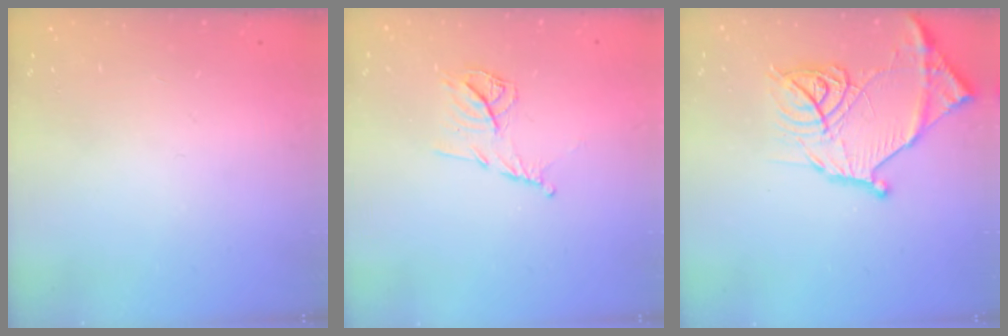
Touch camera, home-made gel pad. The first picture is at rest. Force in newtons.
{"total": 9.8, "press": 9.8, "slide": 0.6}
{"total": 16.8, "press": 16.7, "slide": 1.5}